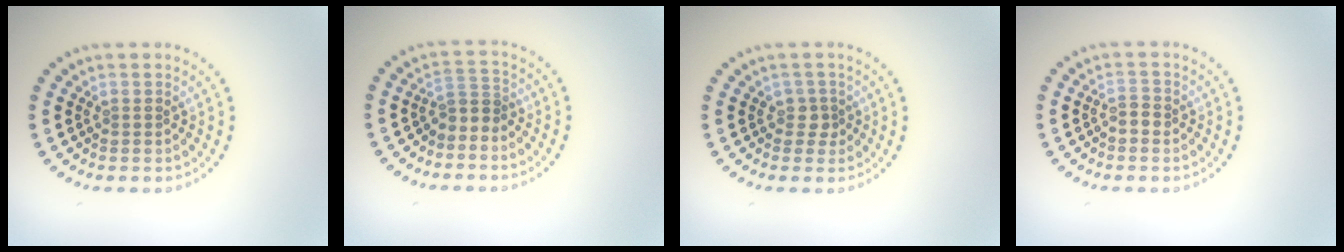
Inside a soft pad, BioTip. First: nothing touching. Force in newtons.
{"total": 1.8, "press": 1.2, "slide": 1.4}
{"total": 1.4, "press": 1.1, "slide": 0.9}
{"total": 1.2, "press": 1.2, "slide": 0.4}